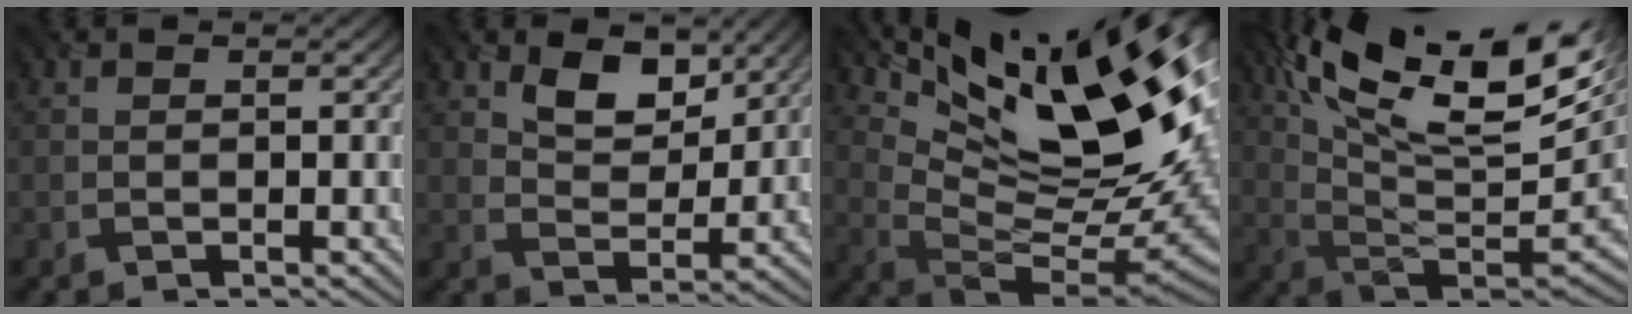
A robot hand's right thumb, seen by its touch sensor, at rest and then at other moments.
{"total": 6.1, "force": [3.7, 3.3, 3.5], "torque": [-0.066, -0.011, 0.059]}
{"total": 18.8, "force": [9.2, 7.1, 14.8], "torque": [-0.259, 0.008, 0.168]}
{"total": 18.6, "force": [9.4, 6.4, 14.7], "torque": [-0.290, 0.010, 0.172]}